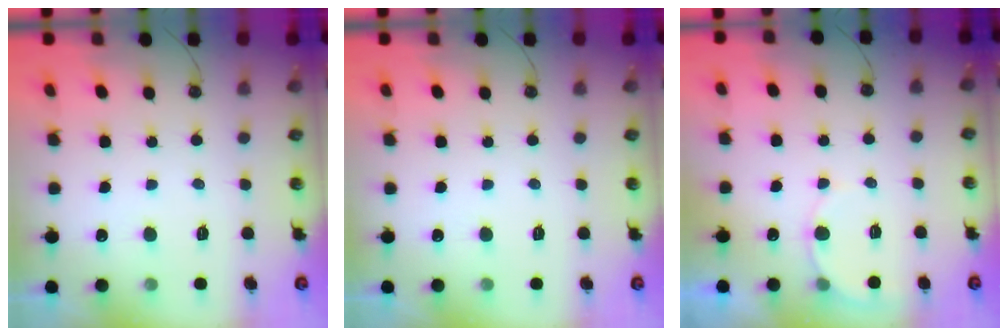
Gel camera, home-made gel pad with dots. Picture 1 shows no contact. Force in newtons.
{"total": 0.0}
{"total": 5.9, "press": 5.8, "slide": 0.4}